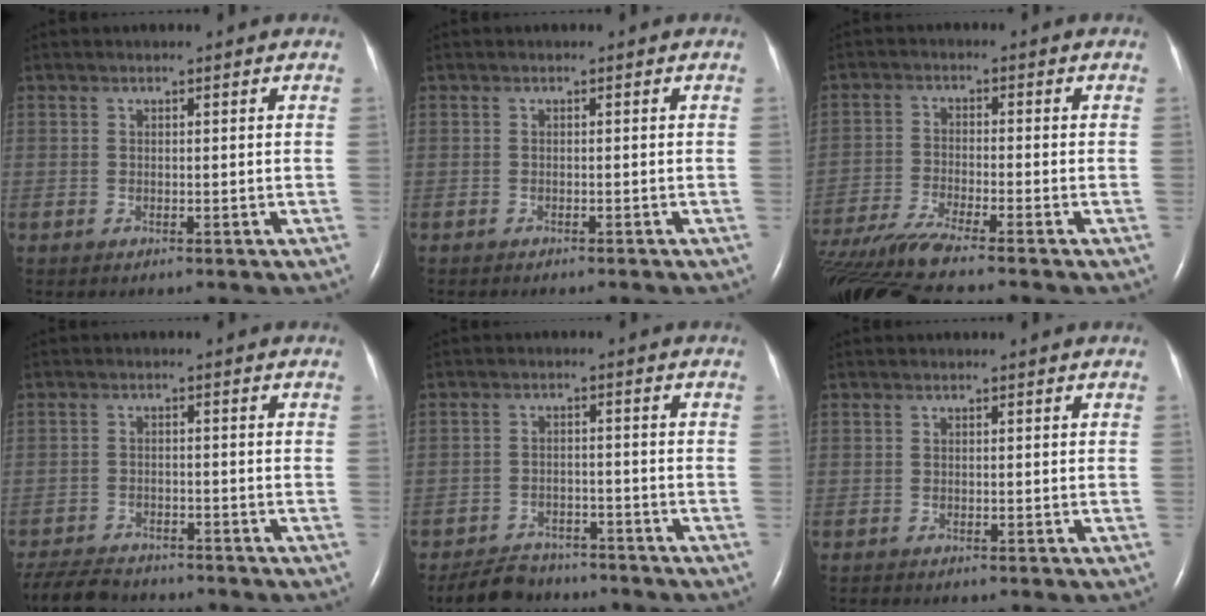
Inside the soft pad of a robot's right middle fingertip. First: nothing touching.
{"total": 3.0, "force": [-2.7, 0.3, 1.4], "torque": [-0.019, -0.003, -0.030]}
{"total": 10.8, "force": [-9.5, -1.2, 5.0], "torque": [-0.093, -0.026, -0.168]}
{"total": 8.3, "force": [-7.6, 2.3, 2.5], "torque": [-0.047, -0.014, -0.121]}
{"total": 6.7, "force": [-6.0, 2.8, 1.3], "torque": [-0.029, -0.007, -0.097]}
{"total": 0.0}